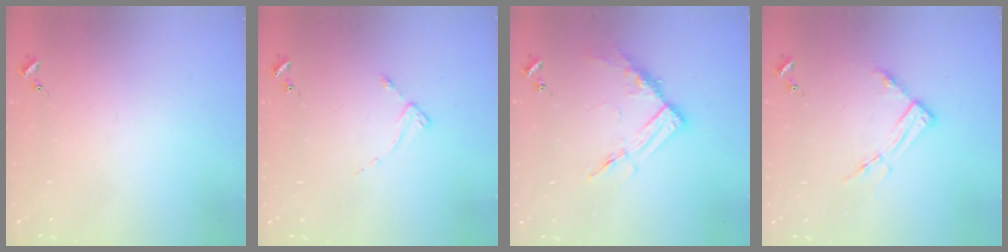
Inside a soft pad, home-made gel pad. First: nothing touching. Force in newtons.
{"total": 2.1, "press": 2.0, "slide": 0.4}
{"total": 11.9, "press": 11.9, "slide": 0.6}
{"total": 8.6, "press": 8.5, "slide": 0.9}